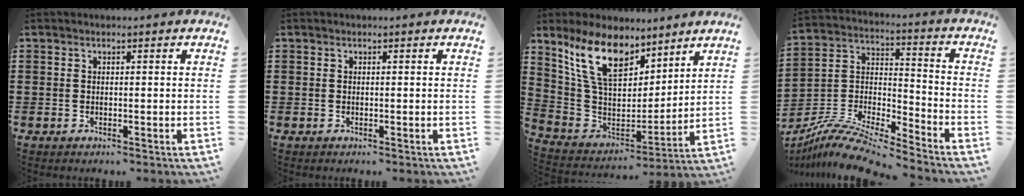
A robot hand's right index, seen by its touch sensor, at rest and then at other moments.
{"total": 0.0}
{"total": 12.9, "force": [8.3, 6.5, 7.5], "torque": [-0.194, -0.025, 0.157]}
{"total": 10.6, "force": [-9.6, 1.7, 4.1], "torque": [-0.089, 0.018, -0.194]}